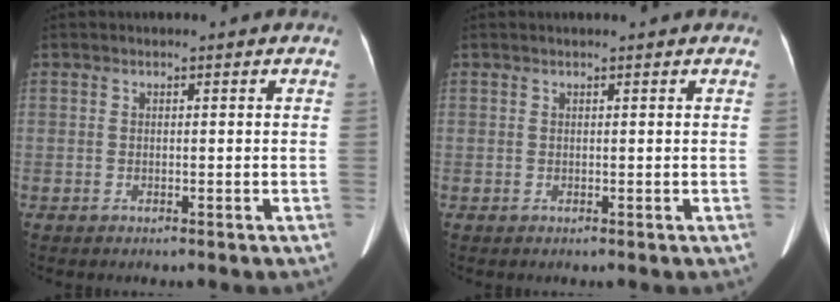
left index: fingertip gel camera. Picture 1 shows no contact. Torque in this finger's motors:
{"motor_torque": [0.07, 0.07, -0.05, -0.01]}